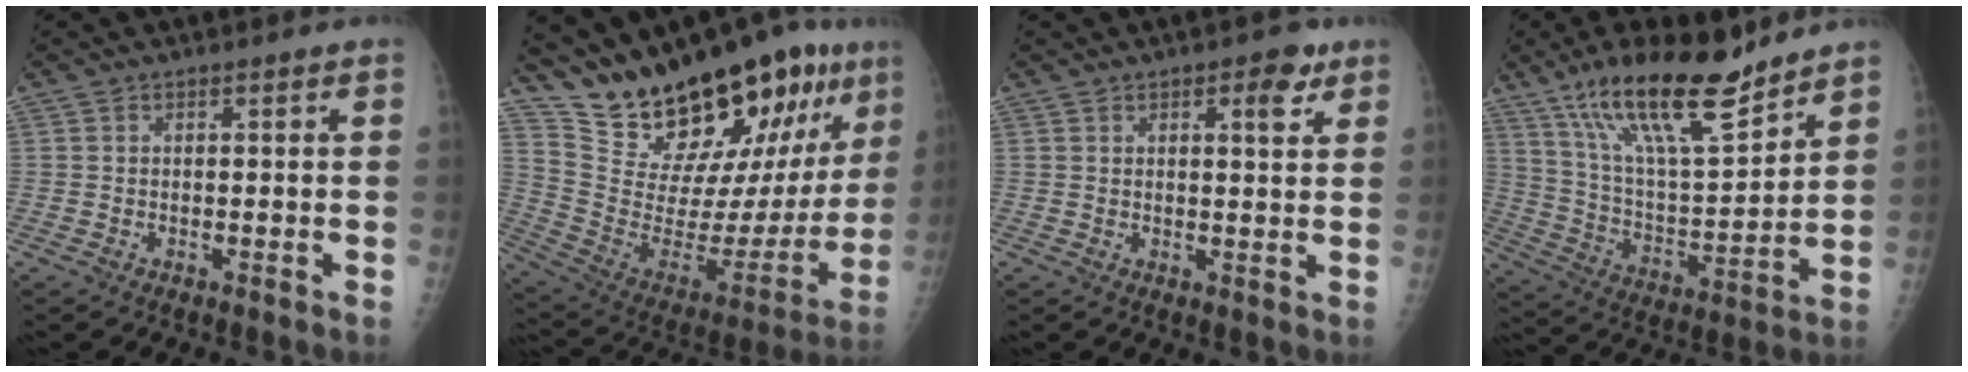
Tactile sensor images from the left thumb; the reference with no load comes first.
{"total": 28.3, "force": [20.8, 9.4, 16.8], "torque": [-0.231, -0.102, 0.332]}
{"total": 4.9, "force": [2.6, 1.9, 3.7], "torque": [-0.037, -0.009, 0.029]}
{"total": 20.5, "force": [14.6, 5.4, 13.3], "torque": [-0.208, -0.070, 0.263]}